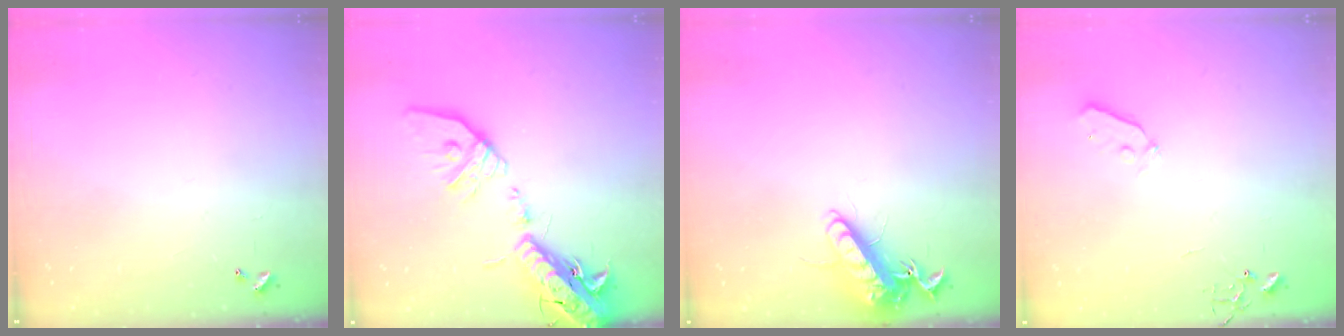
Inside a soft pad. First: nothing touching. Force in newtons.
{"total": 21.0, "press": 20.6, "slide": 4.1}
{"total": 14.3, "press": 14.1, "slide": 2.1}
{"total": 4.5, "press": 4.4, "slide": 0.7}